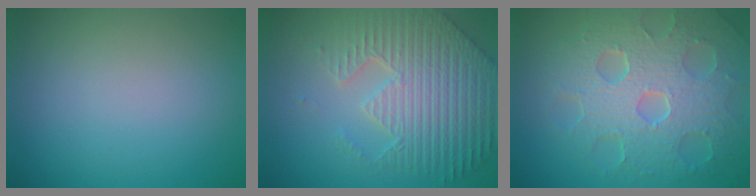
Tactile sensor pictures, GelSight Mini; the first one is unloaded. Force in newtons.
{"total": 7.6, "press": 5.7, "slide": 5.0}
{"total": 8.8, "press": 6.2, "slide": 6.2}